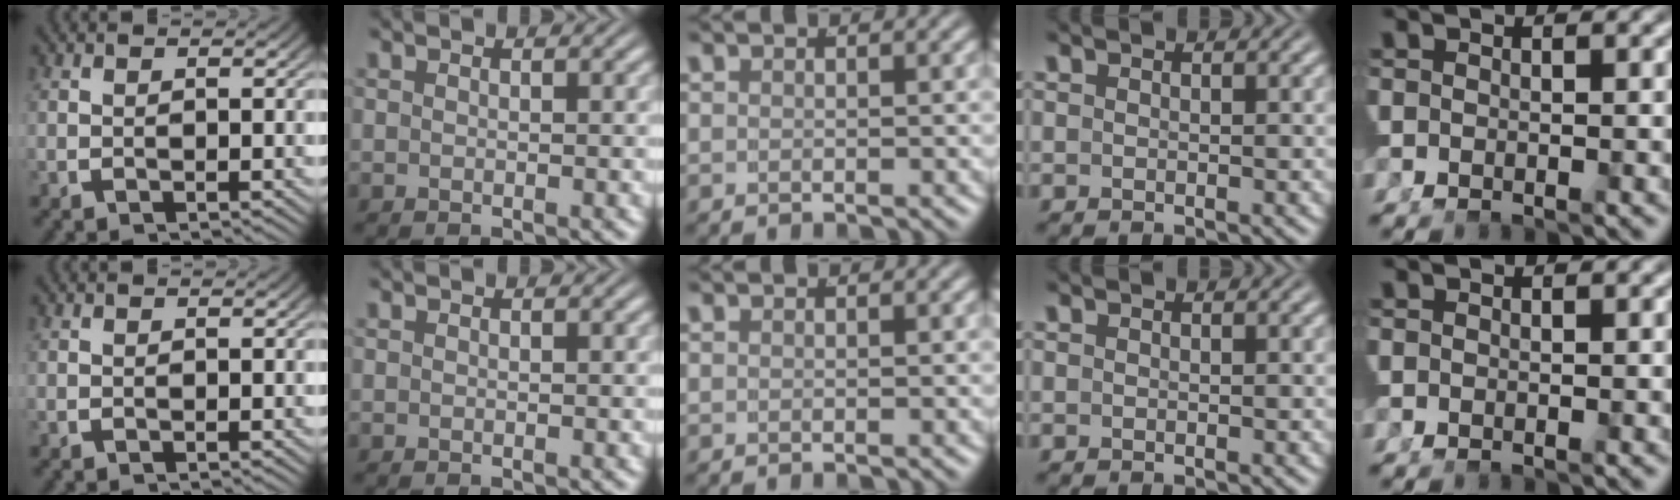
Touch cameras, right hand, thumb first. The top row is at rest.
{}